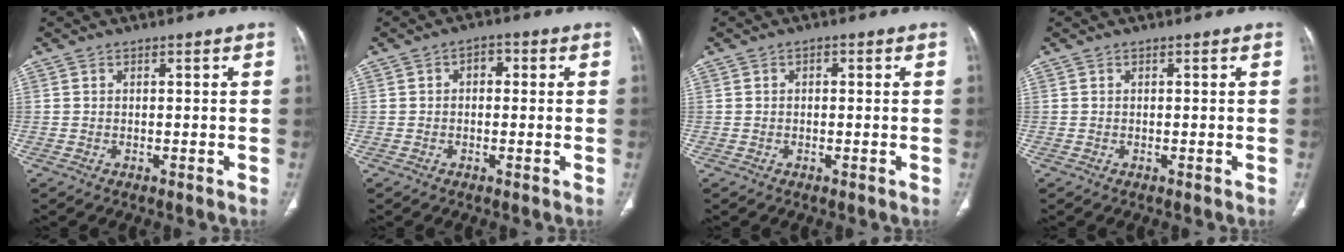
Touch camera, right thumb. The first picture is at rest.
{"total": 2.7, "force": [0.3, 1.9, 1.9], "torque": [-0.015, 0.010, -0.004]}
{"total": 1.0, "force": [0.1, 0.7, 0.7], "torque": [-0.006, 0.003, -0.001]}
{"total": 0.0}